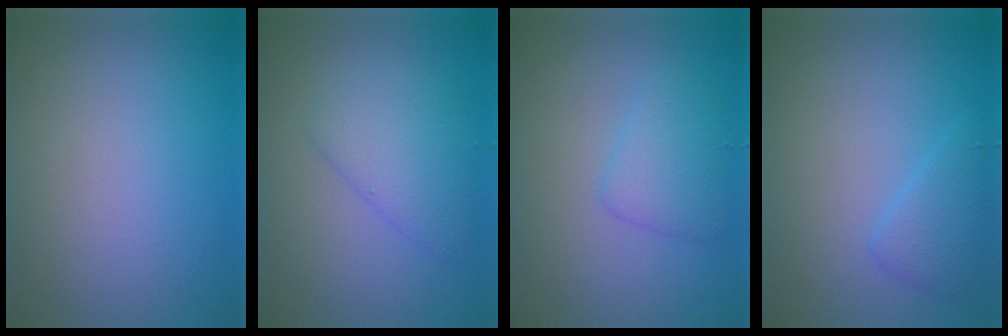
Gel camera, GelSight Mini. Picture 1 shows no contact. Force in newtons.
{"total": 3.2, "press": 3.2, "slide": 0.1}
{"total": 2.5, "press": 2.5, "slide": 0.1}
{"total": 2.1, "press": 2.1, "slide": 0.0}